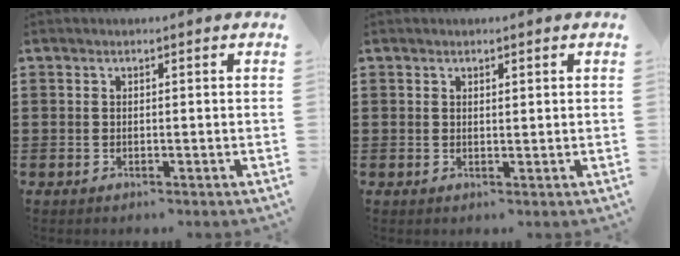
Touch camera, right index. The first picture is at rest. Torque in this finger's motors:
{"motor_torque": [-0.08, 0.45, 0.00, -0.01]}